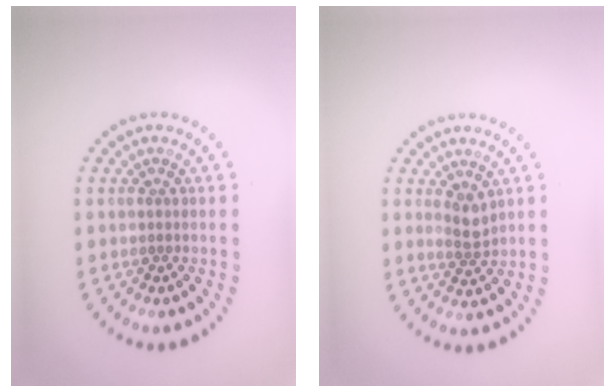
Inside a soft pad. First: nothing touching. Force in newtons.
{"total": 1.8, "press": 1.6, "slide": 0.9}